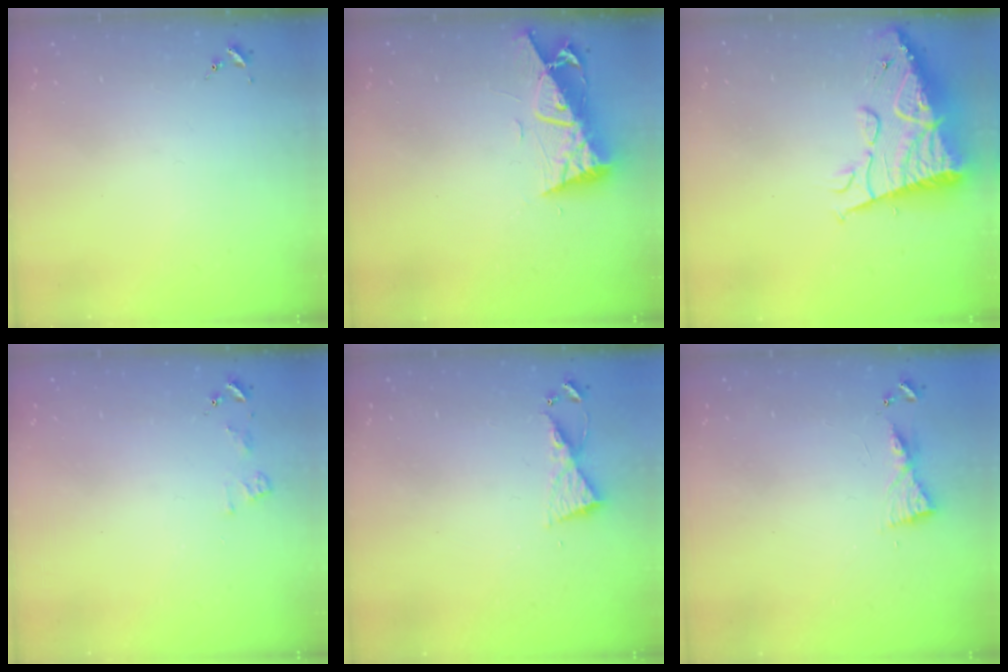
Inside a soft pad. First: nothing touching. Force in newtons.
{"total": 9.3, "press": 9.2, "slide": 1.1}
{"total": 16.3, "press": 16.3, "slide": 1.7}
{"total": 5.2, "press": 5.2, "slide": 0.7}
{"total": 6.0, "press": 6.0, "slide": 0.6}
{"total": 5.6, "press": 5.6, "slide": 0.5}